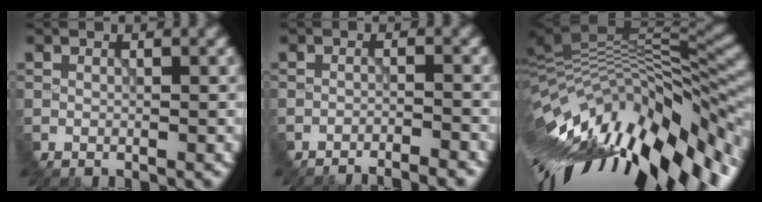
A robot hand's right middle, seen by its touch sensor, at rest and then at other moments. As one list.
[{"total": 5.5, "force": [-5.4, 0.6, 0.5], "torque": [-0.011, 0.007, -0.074]}, {"total": 14.3, "force": [-4.0, 5.1, 12.7], "torque": [-0.224, -0.003, -0.066]}]